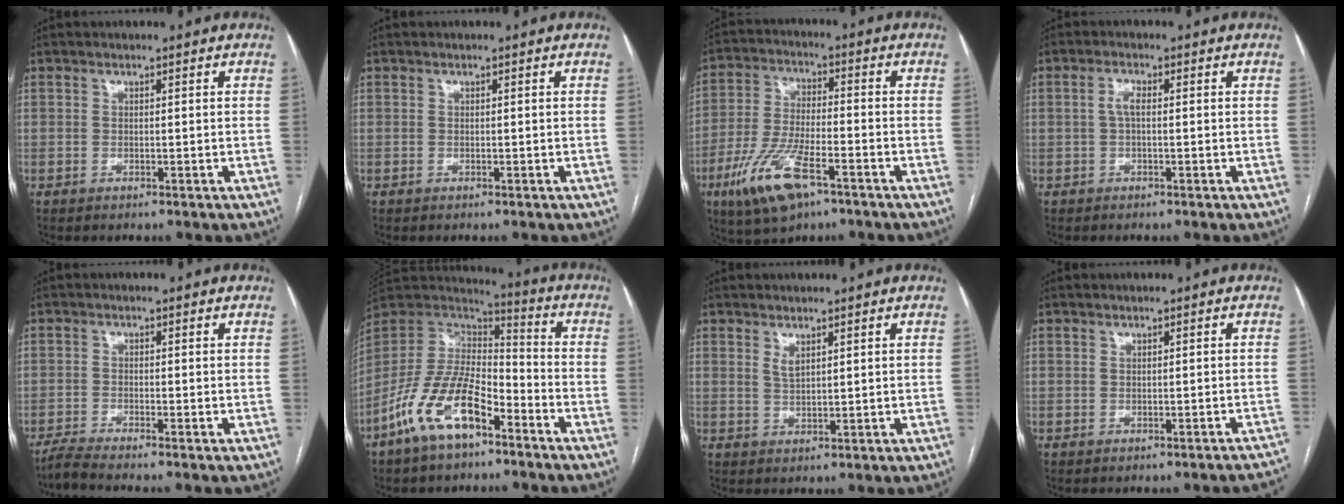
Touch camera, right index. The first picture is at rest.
{"total": 0.0}
{"total": 12.2, "force": [-6.6, 3.7, 9.6], "torque": [-0.203, -0.011, -0.115]}
{"total": 2.2, "force": [0.1, 0.7, 2.1], "torque": [-0.045, 0.004, 0.003]}
{"total": 4.0, "force": [-3.5, -1.0, 1.5], "torque": [-0.028, -0.013, -0.066]}
{"total": 14.5, "force": [-8.2, 5.8, 10.5], "torque": [-0.211, 0.007, -0.157]}
{"total": 1.8, "force": [1.2, 0.5, 1.3], "torque": [-0.025, -0.004, 0.028]}
{"total": 5.0, "force": [-4.9, -0.3, 0.9], "torque": [0.007, -0.002, -0.048]}